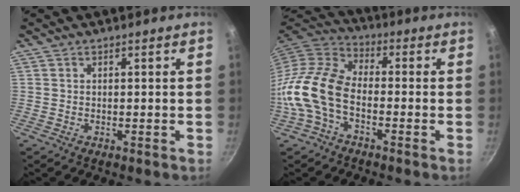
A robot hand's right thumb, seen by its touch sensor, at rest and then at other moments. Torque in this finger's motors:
{"motor_torque": [0.57, 1.12, 1.24, -1.25, 0.23]}